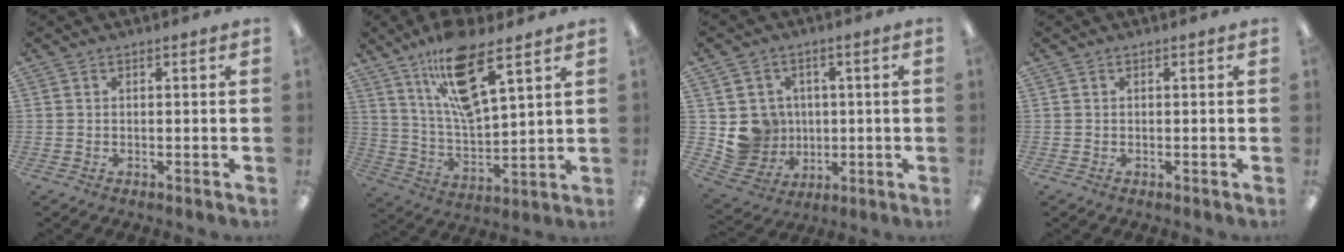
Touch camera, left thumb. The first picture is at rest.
{"total": 16.4, "force": [10.5, 5.2, 11.5], "torque": [-0.210, -0.038, 0.180]}
{"total": 8.3, "force": [1.0, 8.2, 0.9], "torque": [-0.045, -0.005, 0.033]}
{"total": 0.0}